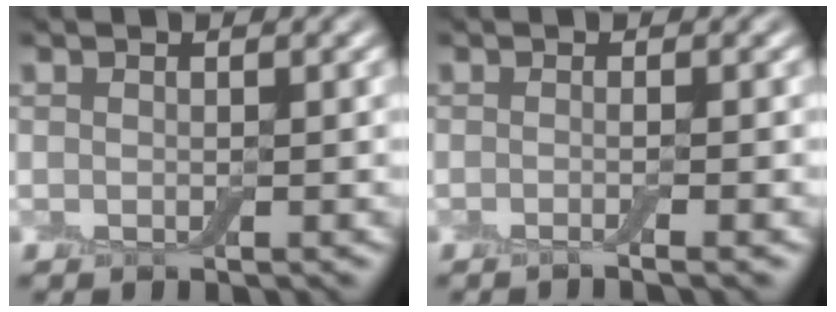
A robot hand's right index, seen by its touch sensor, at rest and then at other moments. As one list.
[{"total": 1.8, "force": [-0.5, 0.5, 1.6], "torque": [-0.012, -0.004, -0.018]}]